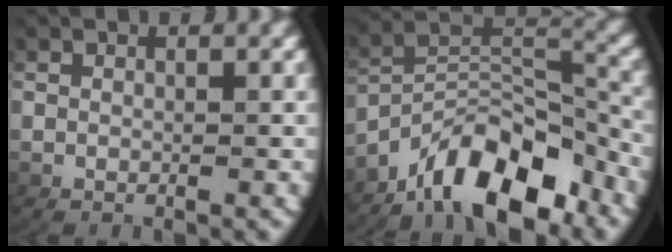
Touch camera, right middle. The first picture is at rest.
{"total": 9.8, "force": [-5.6, 4.9, 6.3], "torque": [-0.099, -0.018, -0.078]}